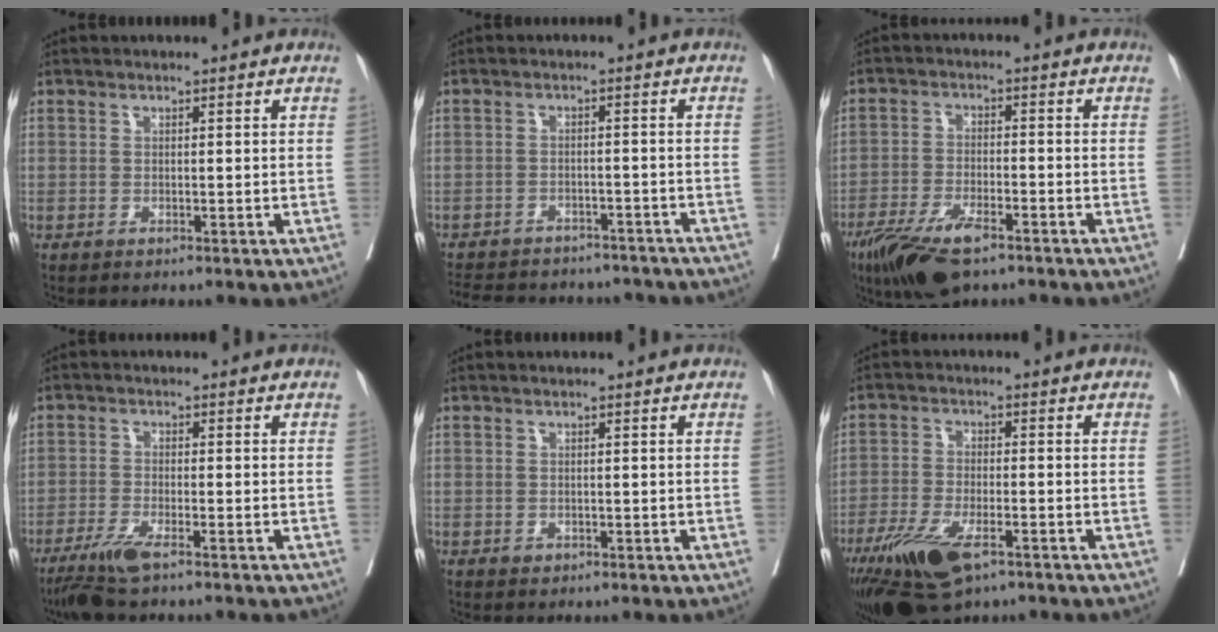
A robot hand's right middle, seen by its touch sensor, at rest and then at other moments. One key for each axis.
{"total": 19.2, "fx": -16.8, "fy": 6.7, "fz": 6.4, "tx": -0.164, "ty": -0.009, "tz": -0.207}
{"total": 10.0, "fx": -6.7, "fy": 2.8, "fz": 6.8, "tx": -0.128, "ty": -0.018, "tz": -0.118}
{"total": 6.8, "fx": -5.0, "fy": 0.8, "fz": 4.5, "tx": -0.080, "ty": -0.017, "tz": -0.084}
{"total": 0.6, "fx": -0.2, "fy": 0.5, "fz": 0.2, "tx": -0.005, "ty": 0.001, "tz": 0.000}
{"total": 12.3, "fx": -7.4, "fy": 4.2, "fz": 8.8, "tx": -0.167, "ty": -0.023, "tz": -0.128}